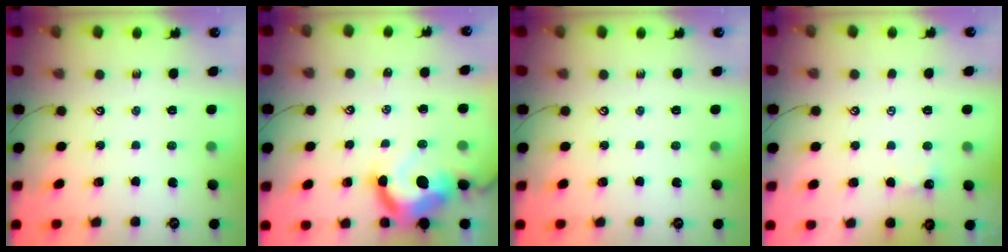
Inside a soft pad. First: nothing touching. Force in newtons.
{"total": 12.5, "press": 12.4, "slide": 1.2}
{"total": 0.0}
{"total": 1.6, "press": 1.5, "slide": 0.3}